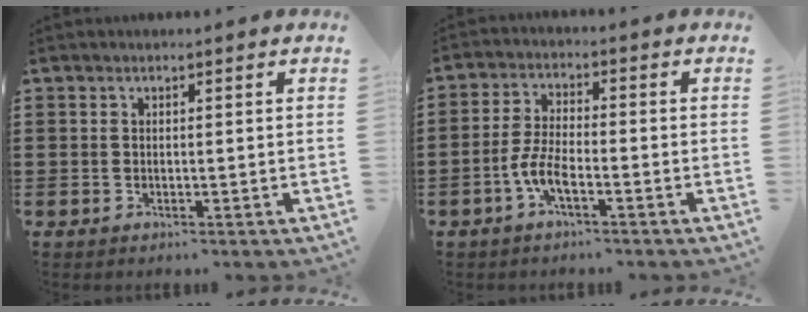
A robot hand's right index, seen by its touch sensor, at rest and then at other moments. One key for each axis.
{"total": 5.3, "fx": -2.5, "fy": 1.4, "fz": 4.4, "tx": -0.109, "ty": -0.008, "tz": -0.054}